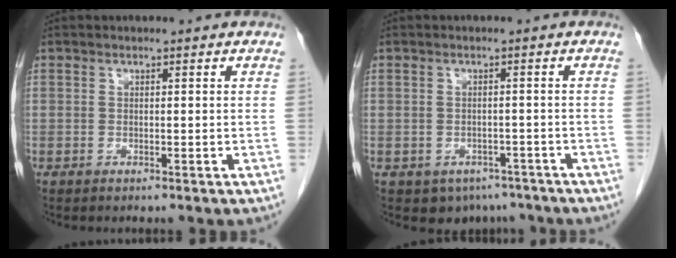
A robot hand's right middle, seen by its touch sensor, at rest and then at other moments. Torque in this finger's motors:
{"motor_torque": [0.04, -0.03, -0.02, 0.01]}